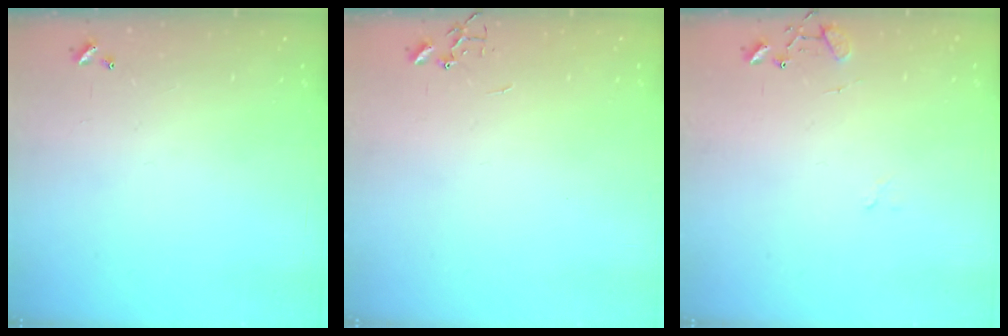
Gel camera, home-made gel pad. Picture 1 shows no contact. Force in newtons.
{"total": 0.0}
{"total": 9.3, "press": 9.3, "slide": 0.7}